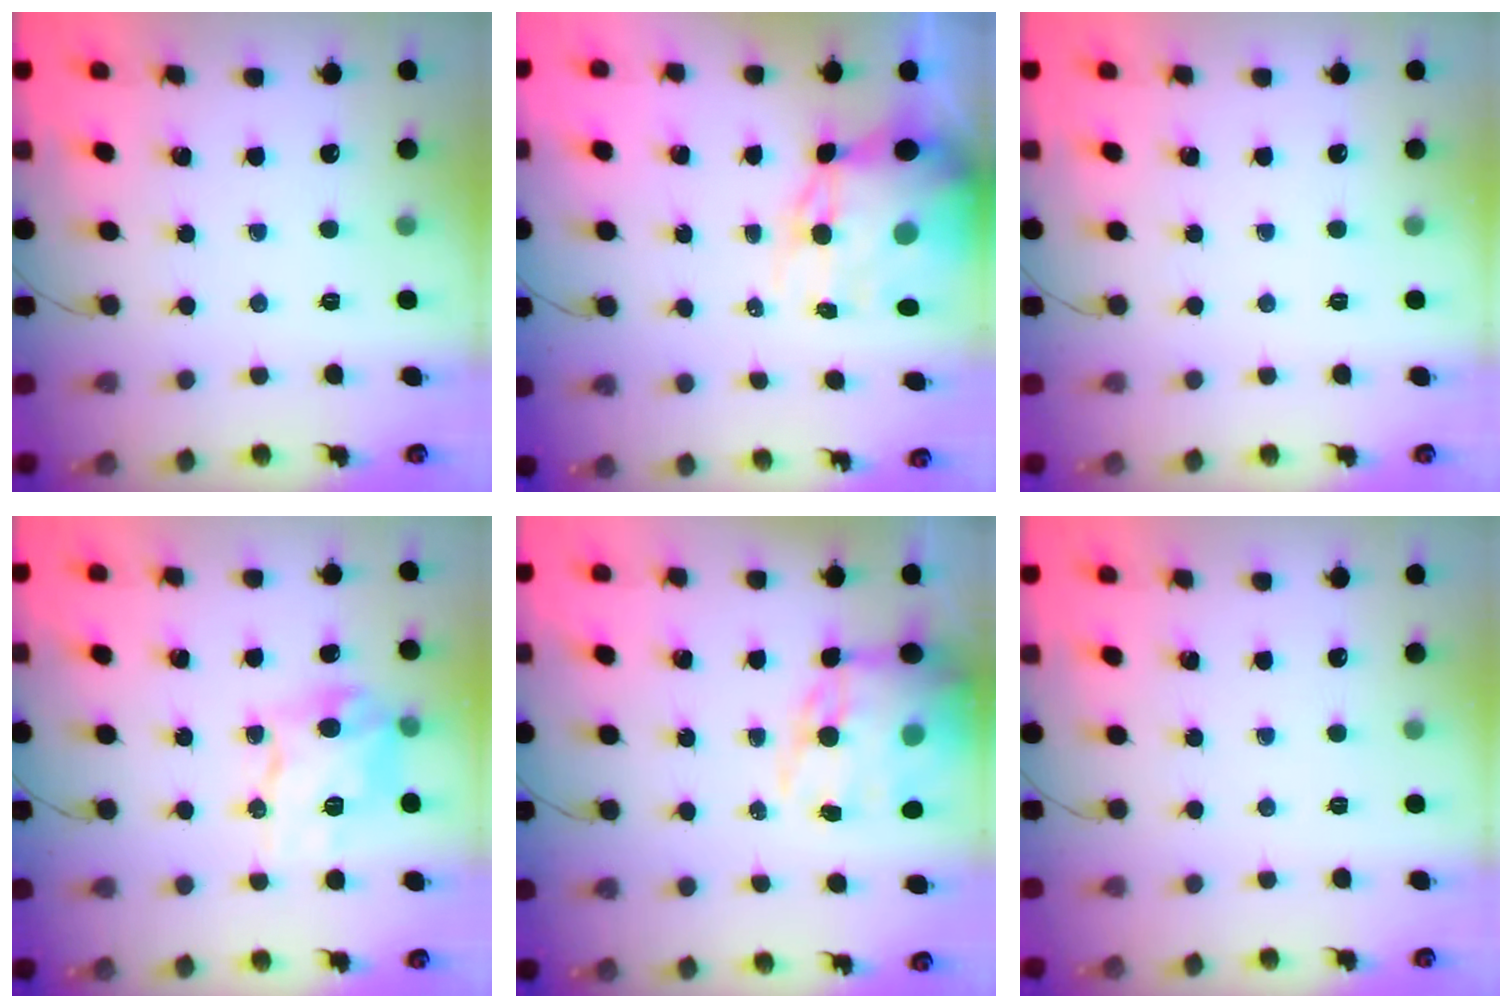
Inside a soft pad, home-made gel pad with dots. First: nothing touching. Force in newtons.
{"total": 15.6, "press": 15.2, "slide": 3.7}
{"total": 0.0}
{"total": 11.7, "press": 11.6, "slide": 1.6}
{"total": 18.4, "press": 17.9, "slide": 4.3}
{"total": 0.0}